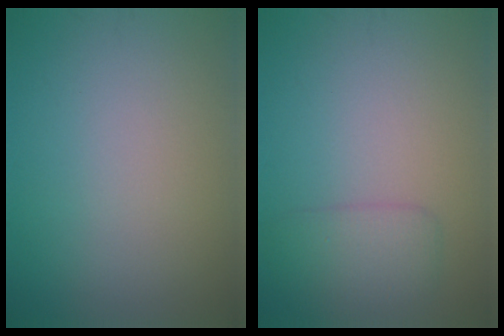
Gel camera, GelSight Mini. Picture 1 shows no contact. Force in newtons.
{"total": 2.6, "press": 2.6, "slide": 0.0}